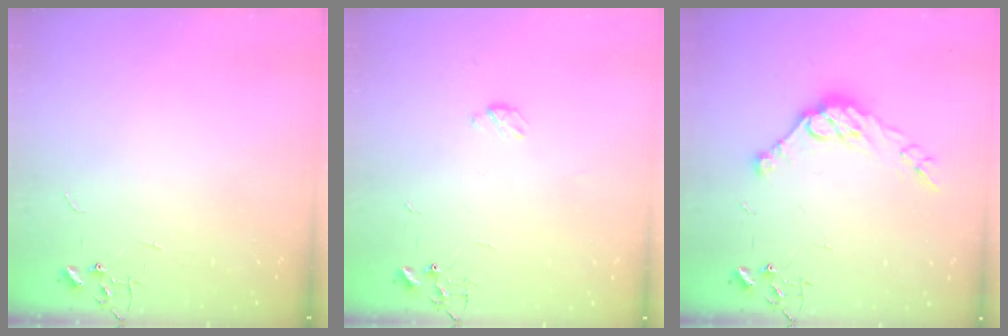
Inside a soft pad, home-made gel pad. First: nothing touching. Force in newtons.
{"total": 3.3, "press": 3.3, "slide": 0.5}
{"total": 12.0, "press": 12.0, "slide": 1.0}